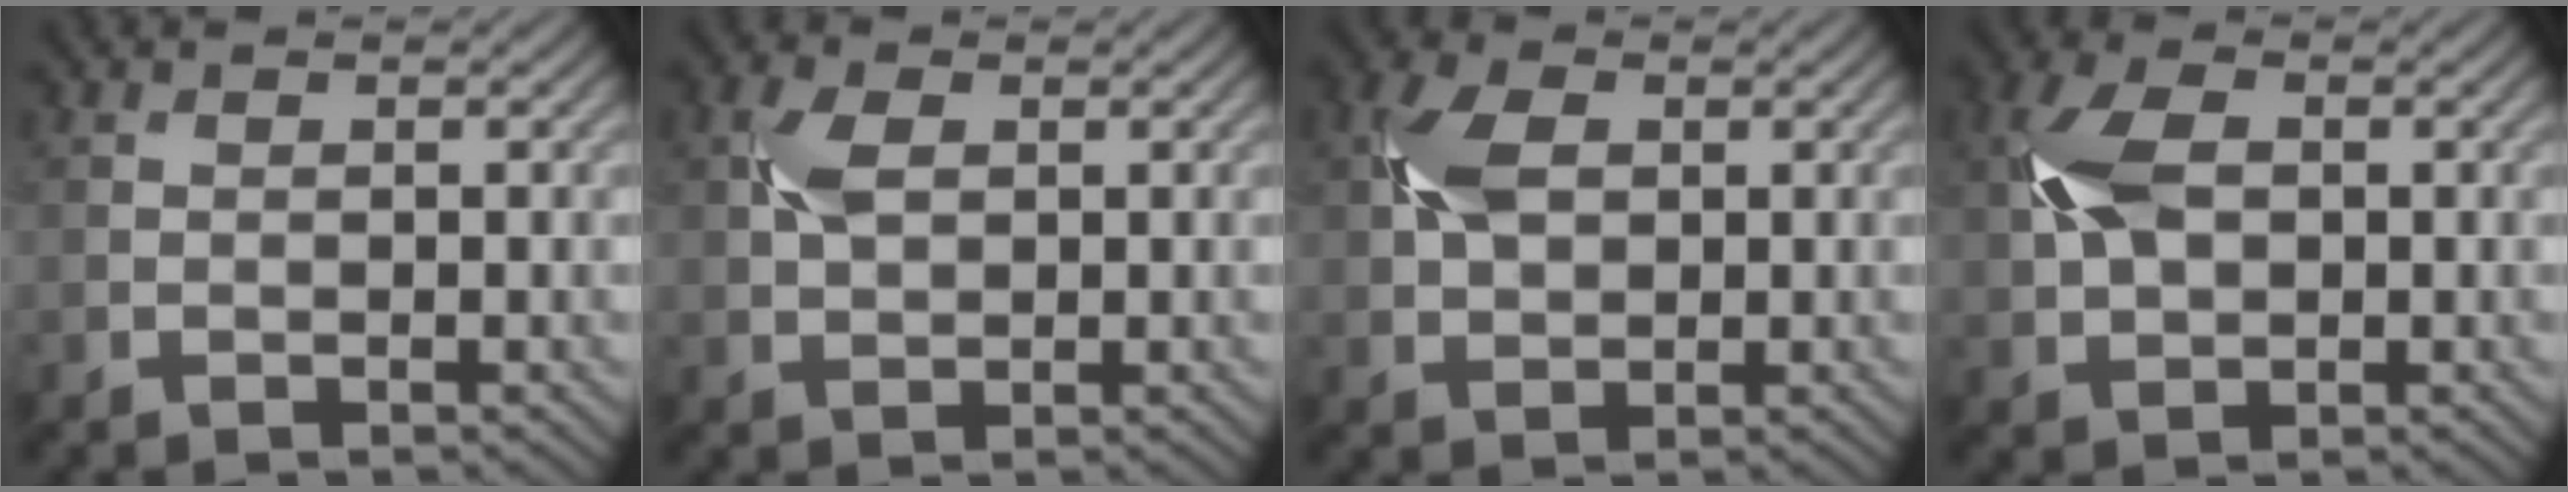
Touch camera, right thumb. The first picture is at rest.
{"total": 3.4, "force": [0.9, 2.2, 2.5], "torque": [-0.063, 0.006, 0.015]}
{"total": 5.2, "force": [1.1, 3.5, 3.7], "torque": [-0.090, 0.009, 0.016]}
{"total": 6.3, "force": [1.0, 3.9, 4.8], "torque": [-0.111, 0.013, 0.012]}